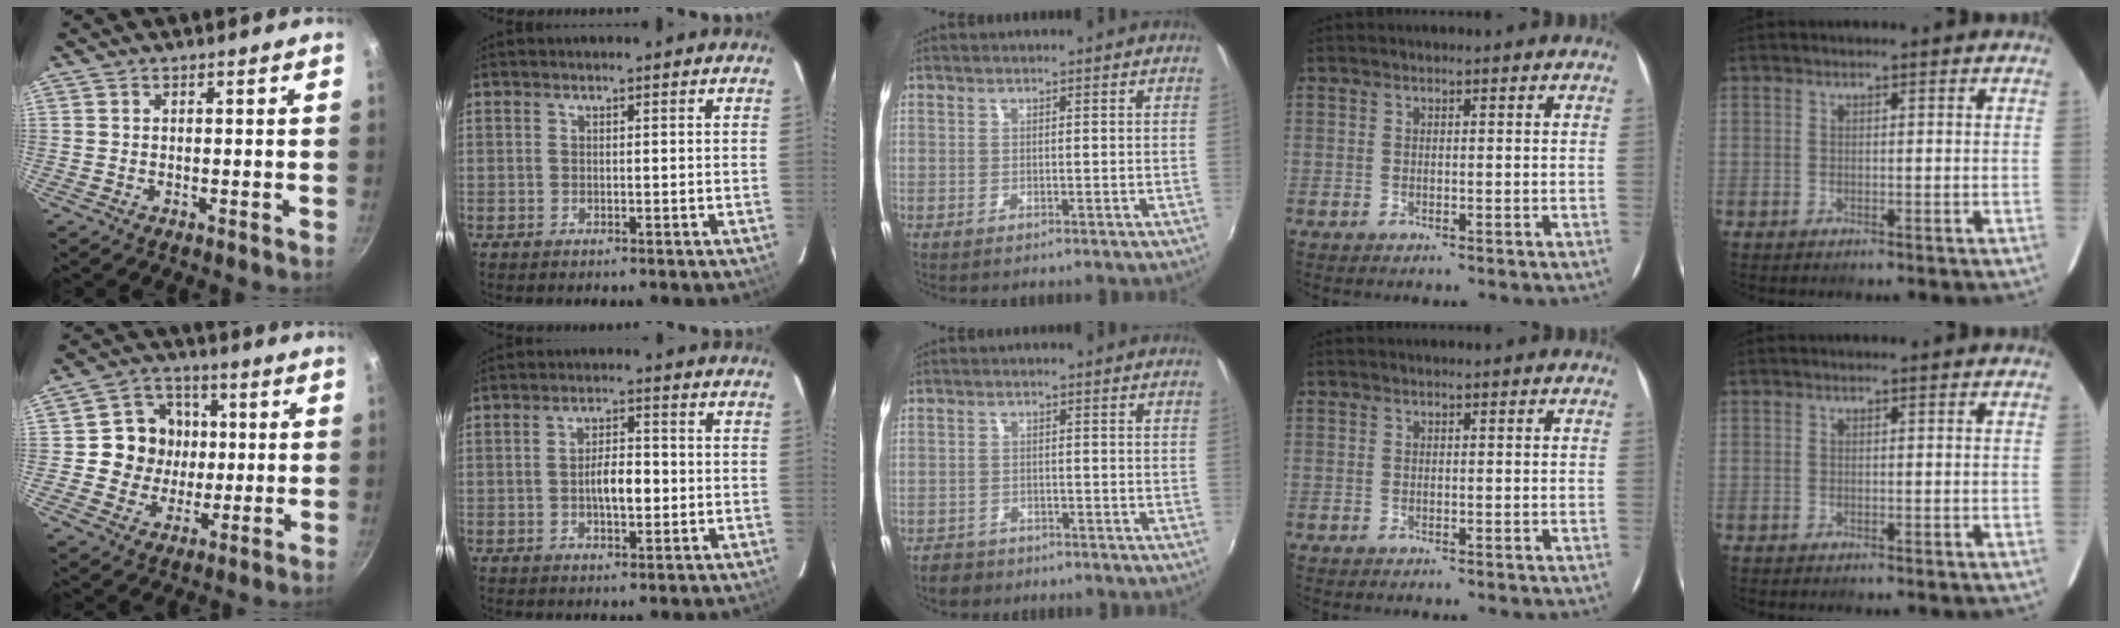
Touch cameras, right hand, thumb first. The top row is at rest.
{"thumb": {"total": 10.6, "force": [0.6, 9.9, 3.7], "torque": [-0.018, 0.010, 0.001]}, "index": {"total": 5.5, "force": [-0.8, 2.3, 5.0], "torque": [-0.088, 0.005, -0.010]}, "middle": {"total": 3.2, "force": [-2.5, 1.9, 0.7], "torque": [-0.026, -0.002, -0.044]}}